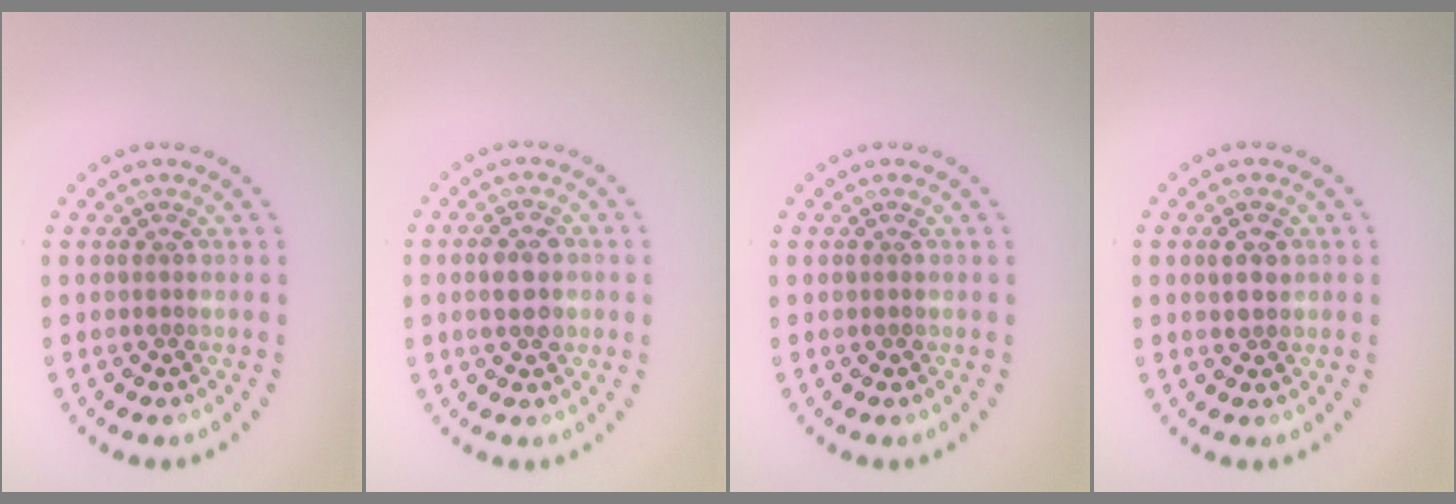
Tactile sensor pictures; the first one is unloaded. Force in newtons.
{"total": 2.9, "press": 2.9, "slide": 0.2}
{"total": 0.0}
{"total": 1.4, "press": 1.4, "slide": 0.4}